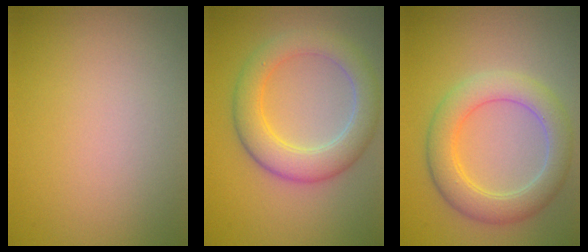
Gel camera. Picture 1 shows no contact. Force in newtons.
{"total": 5.5, "press": 5.5, "slide": 0.4}
{"total": 5.1, "press": 5.0, "slide": 0.4}